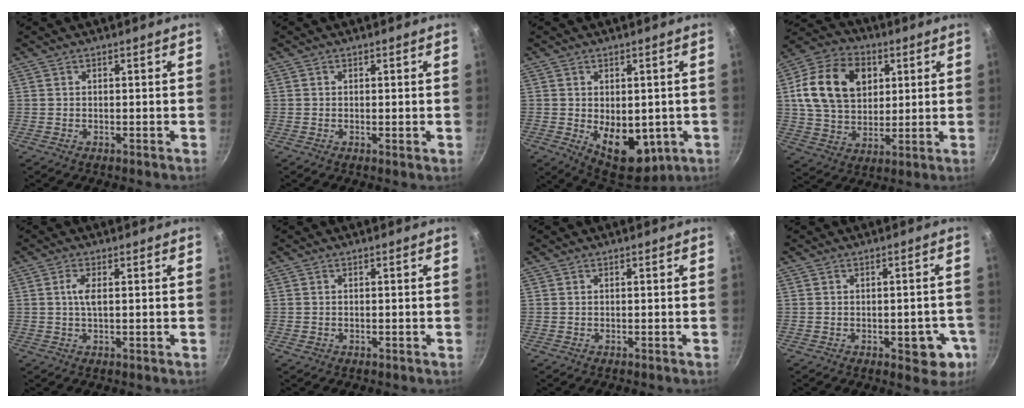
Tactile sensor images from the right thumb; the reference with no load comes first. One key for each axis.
{"total": 0.5, "fx": 0.1, "fy": 0.2, "fz": 0.5, "tx": -0.008, "ty": -0.004, "tz": -0.001}
{"total": 12.0, "fx": -1.9, "fy": 7.5, "fz": 9.2, "tx": -0.095, "ty": -0.020, "tz": -0.007}
{"total": 18.3, "fx": 4.8, "fy": 13.3, "fz": 11.6, "tx": -0.188, "ty": 0.000, "tz": 0.079}
{"total": 2.9, "fx": 0.5, "fy": 0.9, "fz": 2.7, "tx": -0.059, "ty": 0.003, "tz": 0.008}
{"total": 0.6, "fx": -0.1, "fy": 0.4, "fz": 0.3, "tx": -0.002, "ty": 0.001, "tz": -0.003}
{"total": 0.0}
{"total": 6.9, "fx": -2.4, "fy": 3.8, "fz": 5.3, "tx": -0.030, "ty": 0.011, "tz": -0.026}